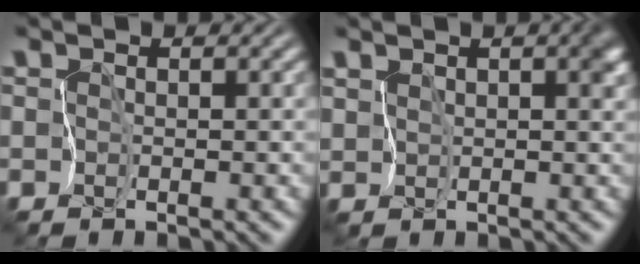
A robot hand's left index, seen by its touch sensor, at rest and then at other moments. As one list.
[{"total": 2.6, "force": [1.1, 1.3, 2.0], "torque": [-0.037, 0.001, 0.018]}]